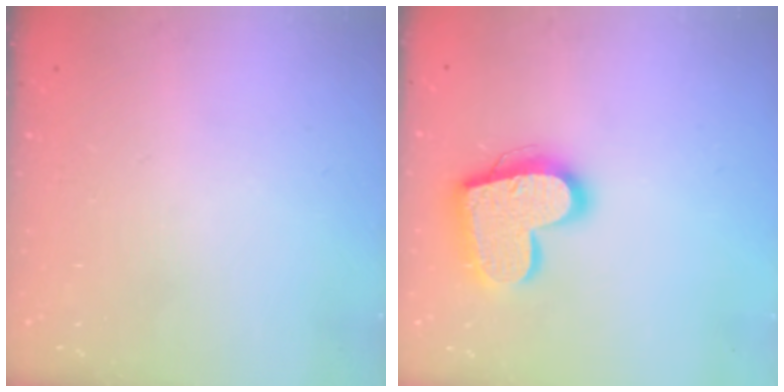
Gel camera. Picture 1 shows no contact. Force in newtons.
{"total": 18.3, "press": 18.2, "slide": 1.4}